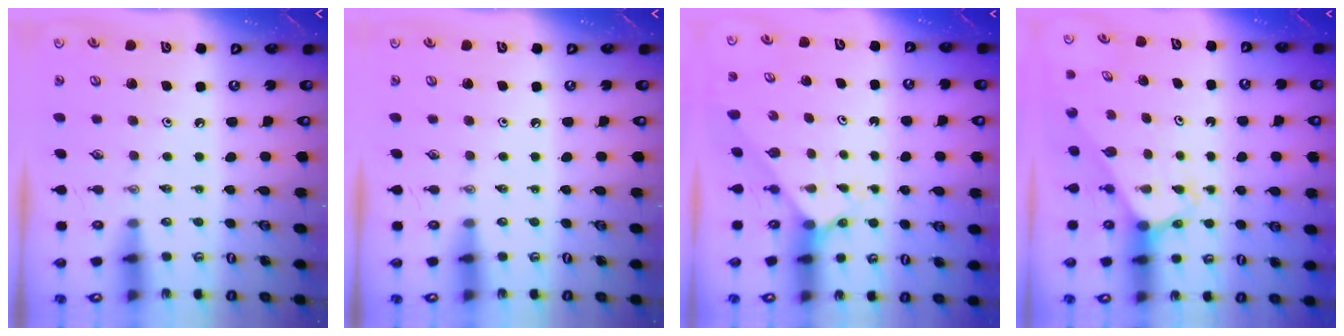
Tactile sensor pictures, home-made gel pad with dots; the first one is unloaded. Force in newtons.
{"total": 0.0}
{"total": 2.5, "press": 2.5, "slide": 0.2}
{"total": 2.7, "press": 2.7, "slide": 0.2}